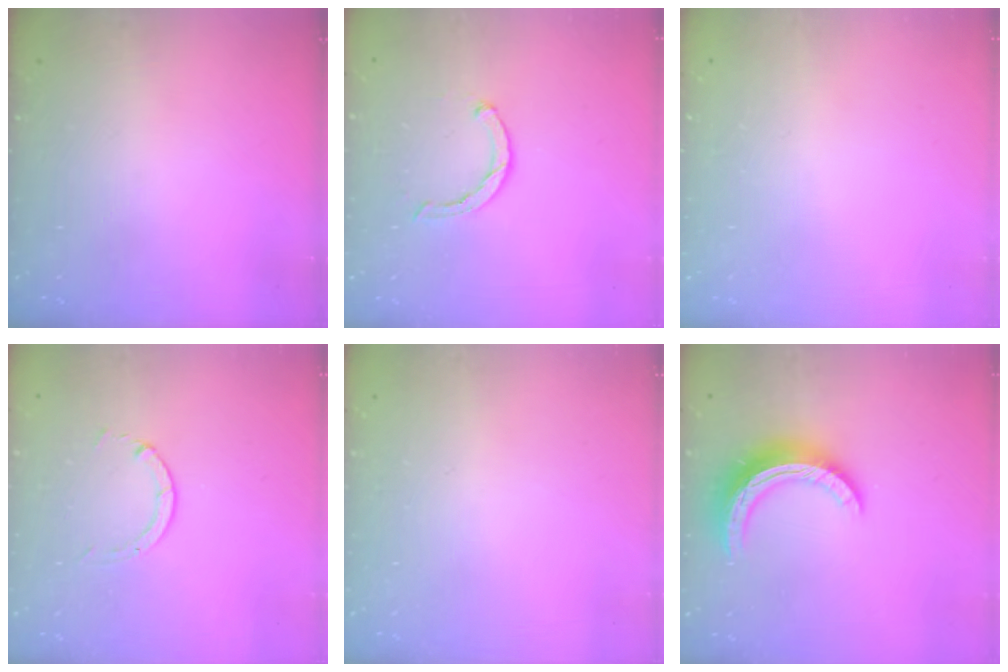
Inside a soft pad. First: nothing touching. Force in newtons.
{"total": 2.5, "press": 2.5, "slide": 0.4}
{"total": 2.6, "press": 2.6, "slide": 0.2}
{"total": 1.3, "press": 1.2, "slide": 0.3}
{"total": 2.6, "press": 2.6, "slide": 0.2}
{"total": 13.2, "press": 13.2, "slide": 0.3}